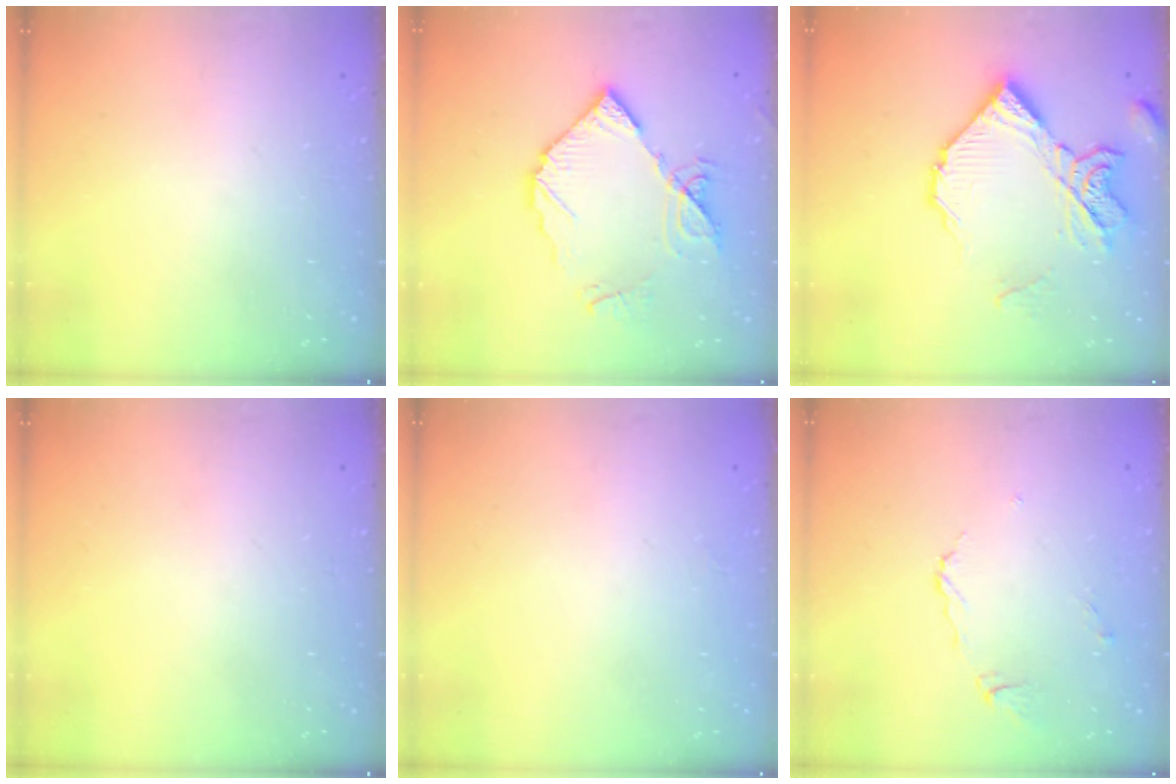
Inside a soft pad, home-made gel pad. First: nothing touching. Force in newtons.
{"total": 11.8, "press": 11.7, "slide": 1.3}
{"total": 17.0, "press": 16.9, "slide": 1.8}
{"total": 0.0}
{"total": 2.1, "press": 2.1, "slide": 0.2}
{"total": 5.3, "press": 5.3, "slide": 0.3}